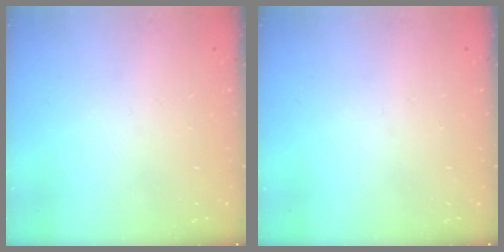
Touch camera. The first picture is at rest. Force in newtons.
{"total": 0.0}